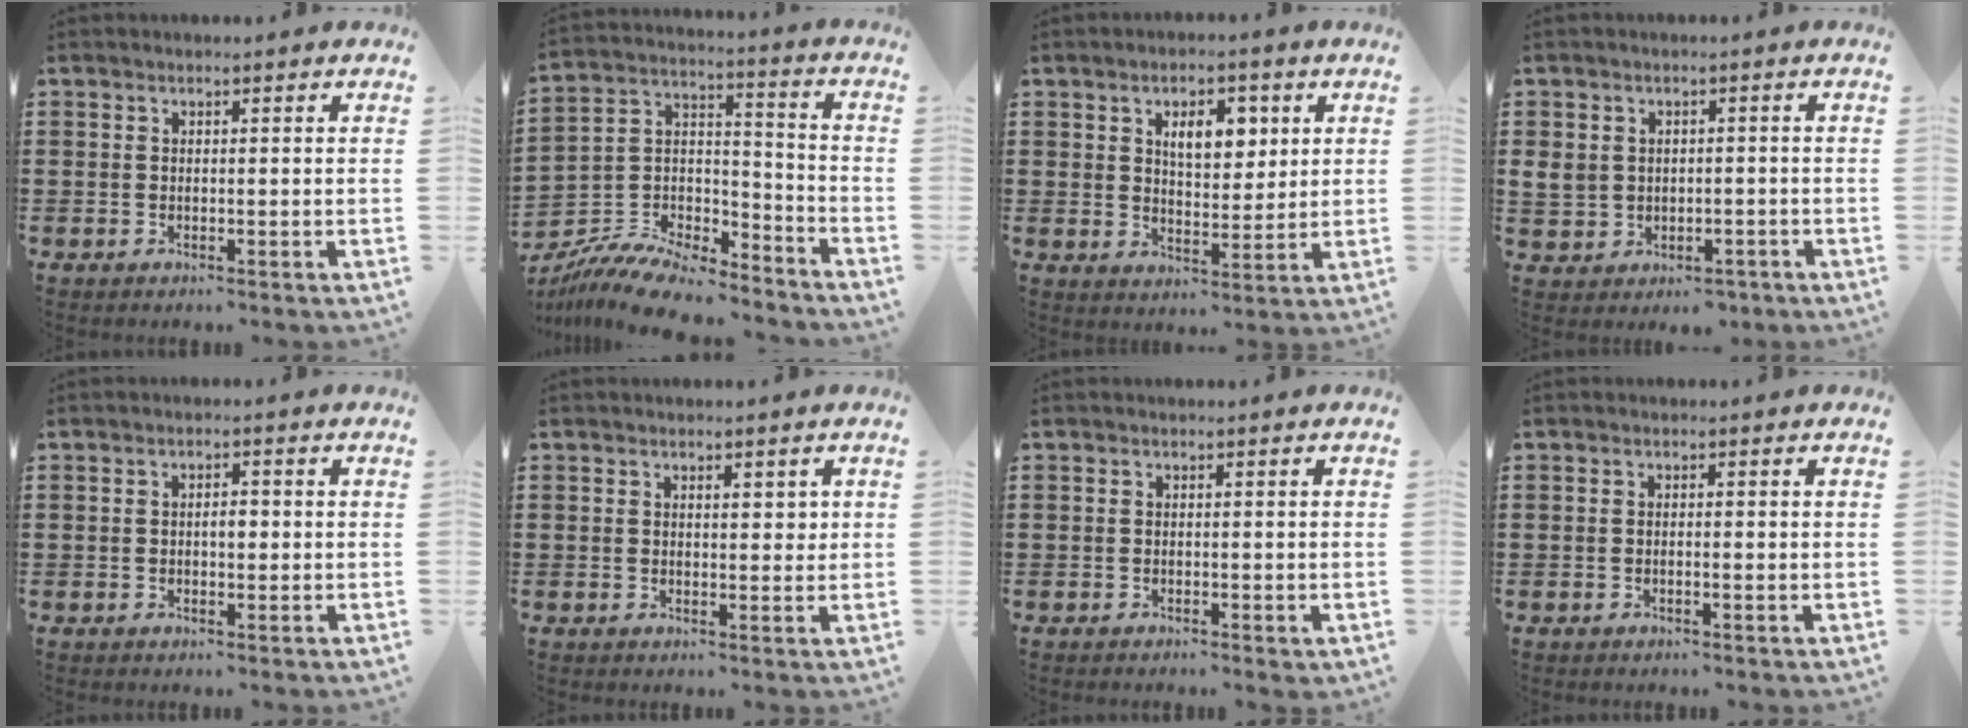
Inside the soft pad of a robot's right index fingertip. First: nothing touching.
{"total": 10.3, "force": [-9.6, 2.0, 3.4], "torque": [-0.073, 0.015, -0.191]}
{"total": 6.2, "force": [2.5, 3.3, 4.6], "torque": [-0.069, 0.001, 0.035]}
{"total": 3.1, "force": [-0.7, 2.8, 1.2], "torque": [-0.037, 0.003, -0.018]}
{"total": 2.1, "force": [-0.1, 0.9, 1.8], "torque": [-0.034, 0.005, -0.004]}
{"total": 1.9, "force": [0.8, 1.0, 1.4], "torque": [-0.012, 0.000, 0.009]}
{"total": 0.6, "force": [-0.3, 0.2, 0.4], "torque": [-0.010, -0.004, -0.005]}
{"total": 0.6, "force": [-0.2, 0.0, 0.6], "torque": [-0.010, -0.003, -0.003]}